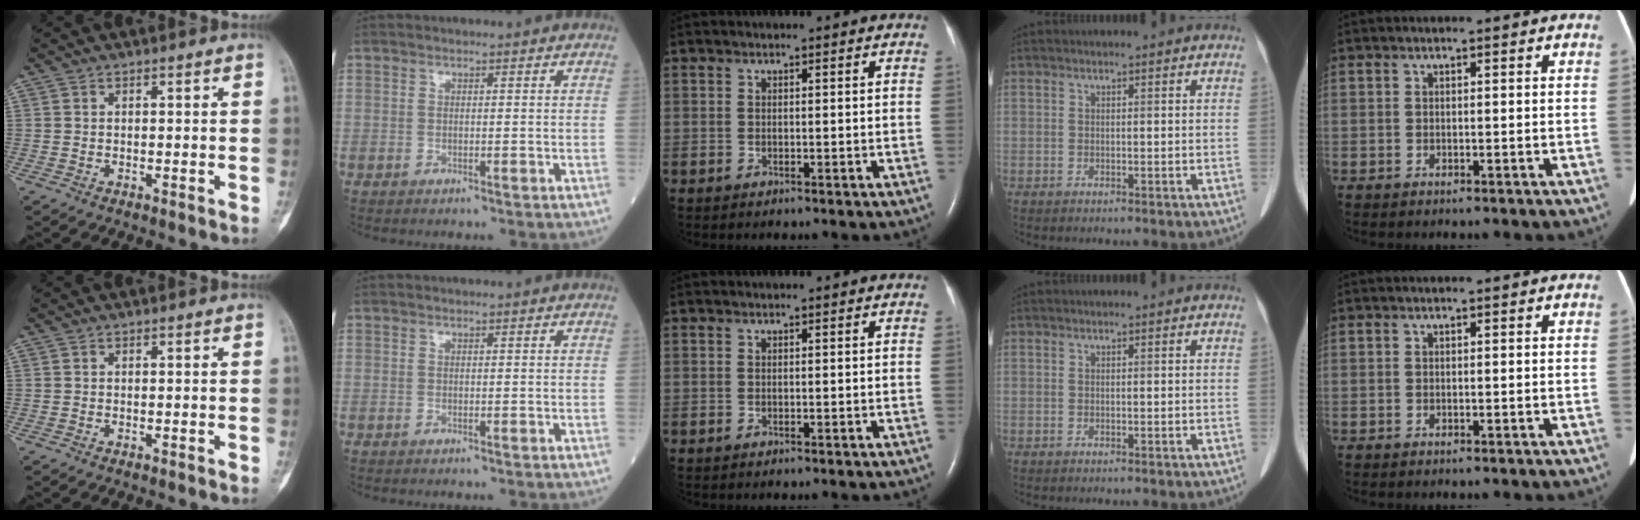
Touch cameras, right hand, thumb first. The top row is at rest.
{}